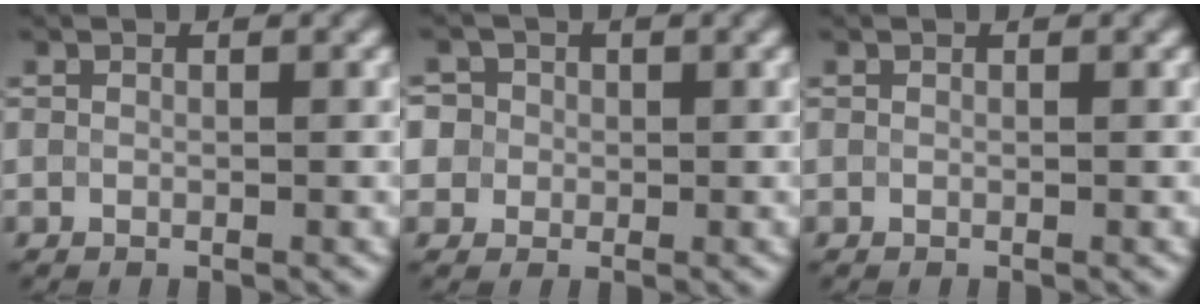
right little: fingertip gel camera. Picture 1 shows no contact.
{"total": 5.1, "force": [-0.2, 4.9, 1.4], "torque": [-0.030, 0.030, -0.042]}
{"total": 0.0}